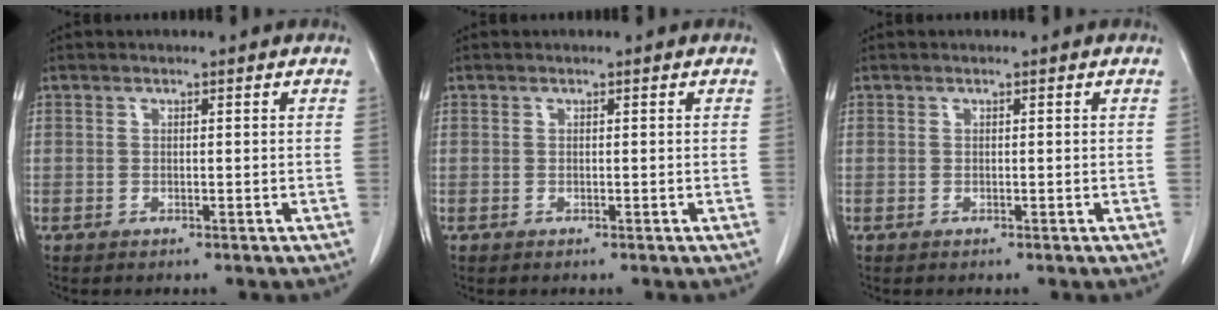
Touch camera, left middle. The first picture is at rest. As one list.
[{"total": 0.0}, {"total": 0.0}]